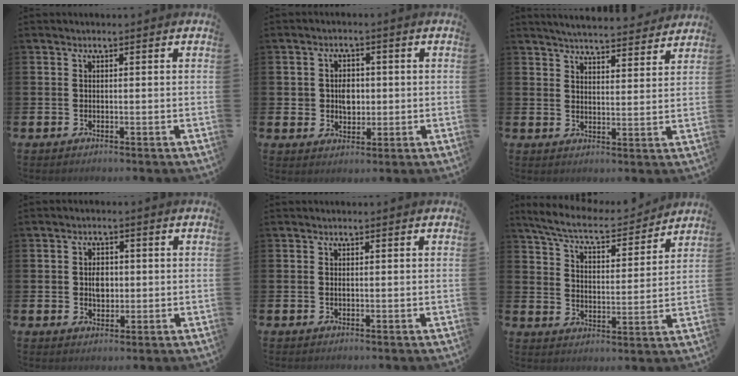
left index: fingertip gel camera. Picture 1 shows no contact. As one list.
[{"total": 3.7, "force": [0.3, 3.0, 2.2], "torque": [-0.019, 0.000, -0.005]}, {"total": 5.2, "force": [5.2, 0.3, 0.6], "torque": [-0.019, -0.035, 0.090]}, {"total": 3.1, "force": [0.2, 2.4, 2.0], "torque": [-0.019, 0.002, -0.004]}, {"total": 0.0}, {"total": 7.3, "force": [6.7, 1.2, 2.5], "torque": [-0.078, -0.046, 0.112]}]